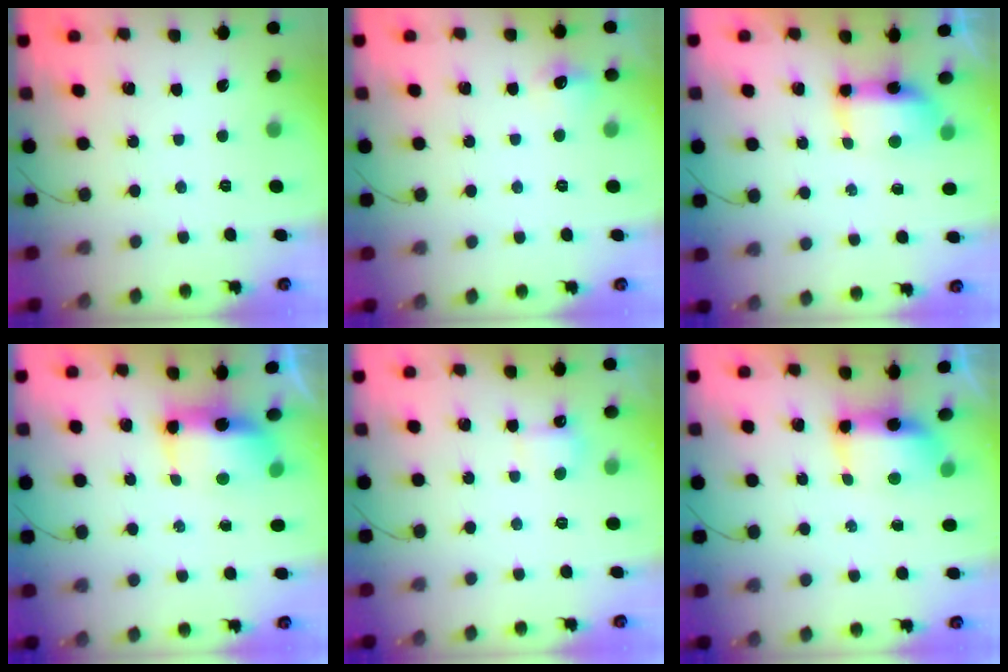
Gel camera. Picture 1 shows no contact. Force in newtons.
{"total": 5.3, "press": 5.1, "slide": 1.2}
{"total": 6.9, "press": 6.8, "slide": 1.0}
{"total": 7.1, "press": 7.0, "slide": 1.2}
{"total": 2.8, "press": 2.7, "slide": 0.6}
{"total": 7.0, "press": 7.0, "slide": 0.5}